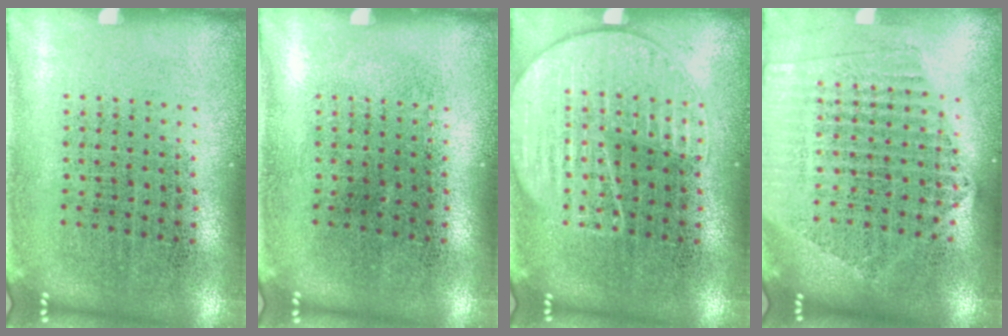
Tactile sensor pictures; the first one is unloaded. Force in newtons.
{"total": 0.0}
{"total": 2.6, "press": 2.6, "slide": 0.3}
{"total": 2.1, "press": 1.9, "slide": 0.9}